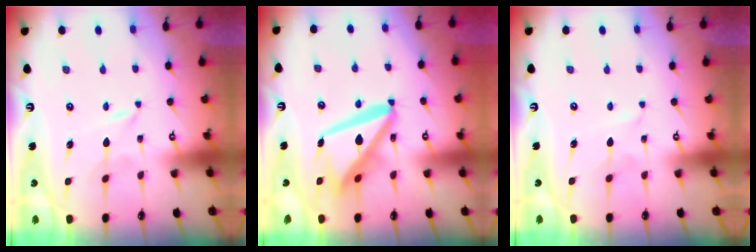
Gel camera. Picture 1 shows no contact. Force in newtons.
{"total": 15.4, "press": 15.3, "slide": 1.9}
{"total": 1.7, "press": 1.7, "slide": 0.1}